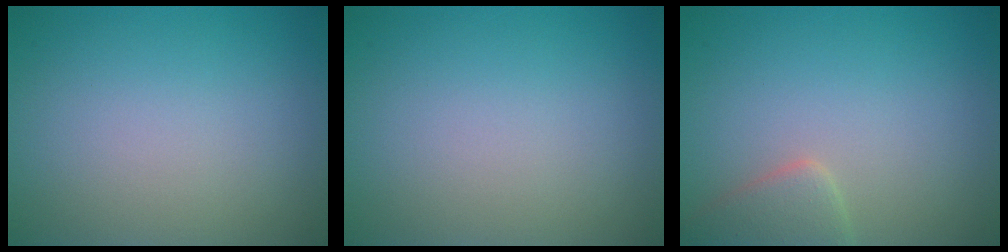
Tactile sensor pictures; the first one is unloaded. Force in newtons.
{"total": 0.0}
{"total": 2.5, "press": 2.5, "slide": 0.3}